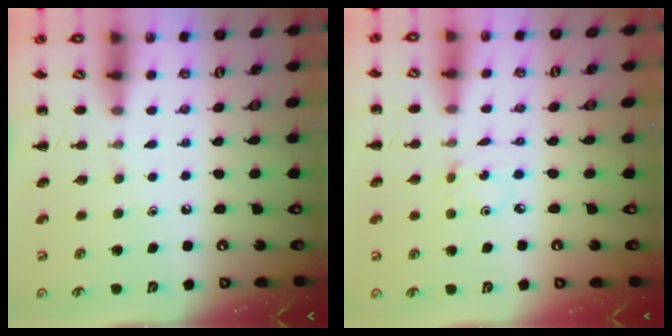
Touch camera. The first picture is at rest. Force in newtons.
{"total": 1.0, "press": 0.9, "slide": 0.3}